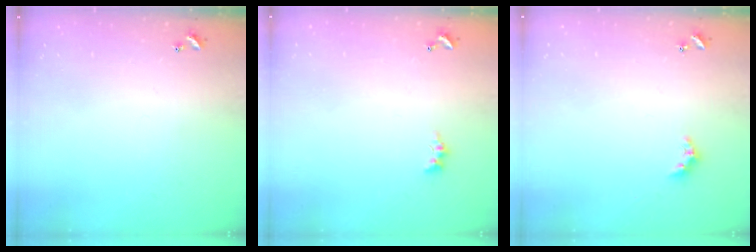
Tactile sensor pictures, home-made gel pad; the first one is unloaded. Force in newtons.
{"total": 0.0}
{"total": 1.7, "press": 1.6, "slide": 0.5}